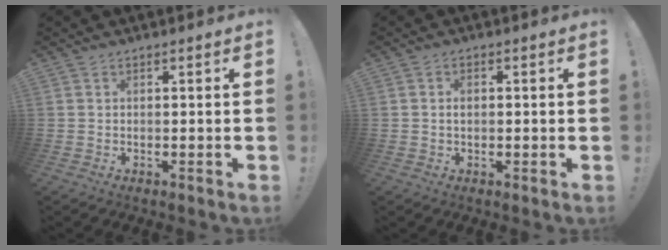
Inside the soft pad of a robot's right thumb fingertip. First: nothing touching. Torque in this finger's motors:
{"motor_torque": [0.24, -0.38, -0.03, 0.19, -0.01]}